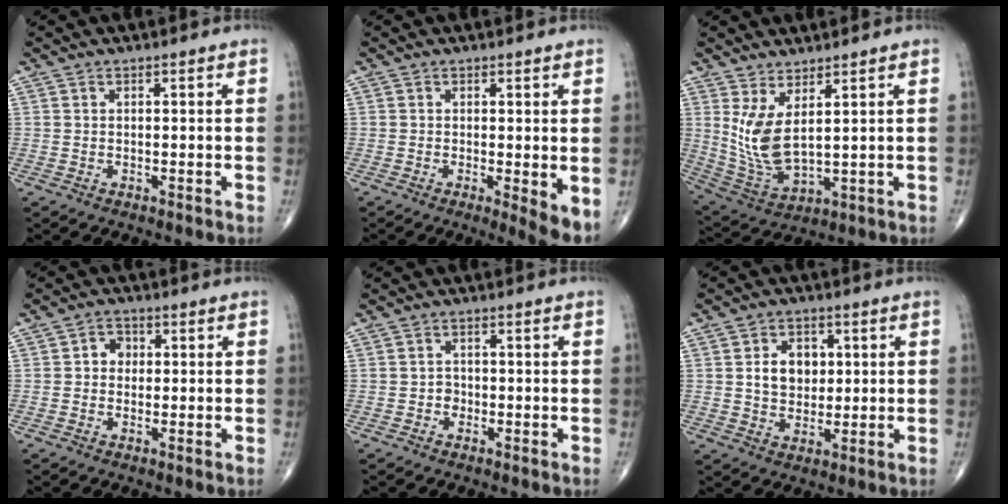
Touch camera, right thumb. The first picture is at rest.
{"total": 4.4, "force": [-0.5, 1.0, 4.3], "torque": [-0.066, -0.014, -0.011]}
{"total": 9.4, "force": [3.0, 3.6, 8.2], "torque": [-0.172, -0.036, 0.077]}
{"total": 3.1, "force": [0.3, 2.7, 1.6], "torque": [-0.004, 0.009, -0.002]}
{"total": 1.6, "force": [-0.6, 1.4, 0.5], "torque": [0.002, 0.007, -0.014]}
{"total": 7.3, "force": [1.3, 5.5, 4.6], "torque": [-0.046, -0.005, 0.022]}